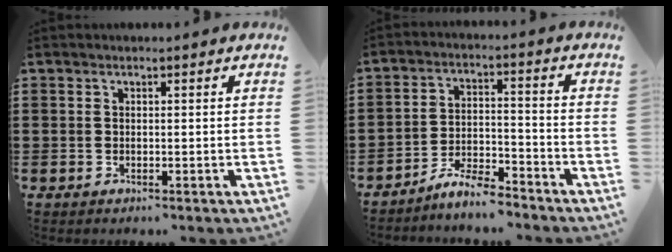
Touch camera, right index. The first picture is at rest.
{"total": 5.5, "force": [-5.2, 0.6, 1.8], "torque": [-0.037, 0.008, -0.101]}